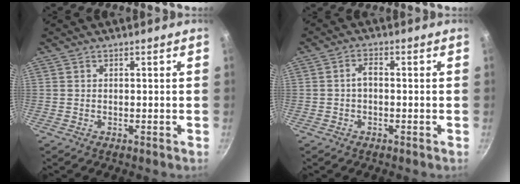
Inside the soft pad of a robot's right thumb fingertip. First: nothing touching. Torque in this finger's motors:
{"motor_torque": [-0.42, 0.23, 0.41, 0.29, 0.00]}